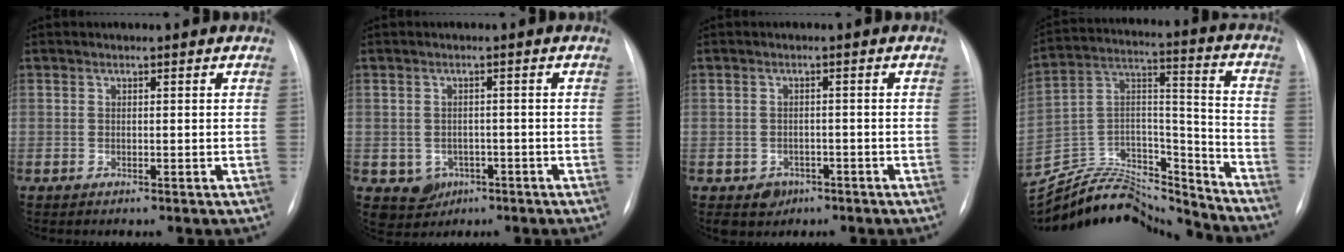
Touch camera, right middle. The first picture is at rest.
{"total": 4.1, "force": [-1.5, 3.7, 0.9], "torque": [-0.010, 0.006, -0.012]}
{"total": 3.1, "force": [-1.6, 2.6, 0.7], "torque": [-0.007, 0.006, -0.015]}
{"total": 23.7, "force": [-22.5, 4.5, 5.9], "torque": [-0.148, 0.020, -0.373]}